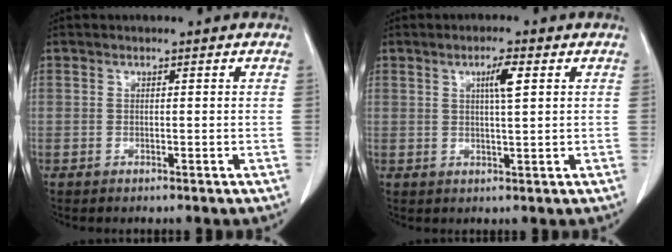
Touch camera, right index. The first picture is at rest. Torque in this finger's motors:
{"motor_torque": [0.13, 0.02, 0.03, 0.03]}